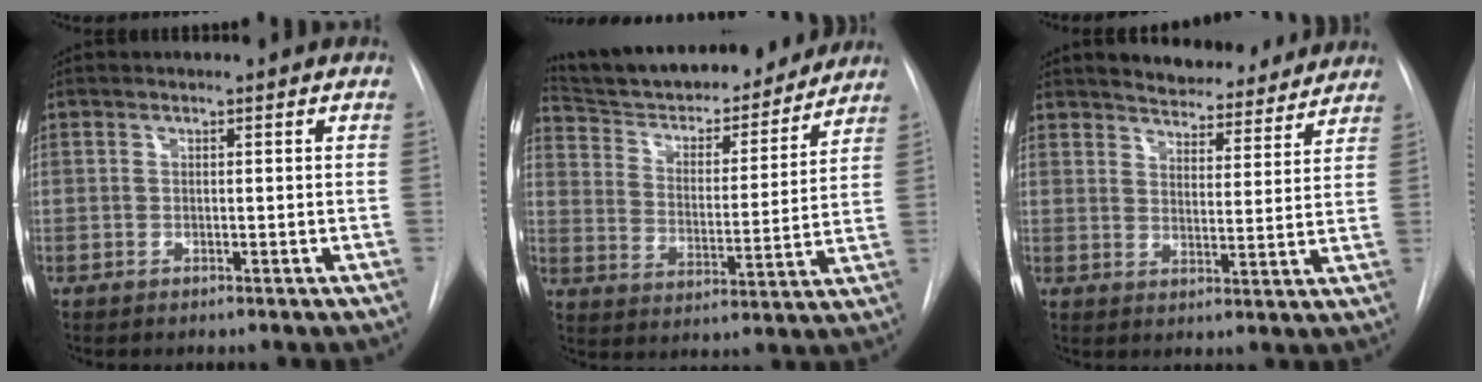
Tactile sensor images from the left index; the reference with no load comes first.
{"total": 21.7, "force": [19.9, 4.8, 7.3], "torque": [-0.113, -0.003, 0.295]}
{"total": 13.2, "force": [12.3, 3.5, 3.2], "torque": [-0.024, -0.012, 0.156]}